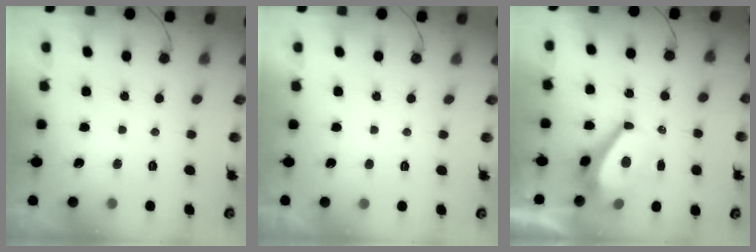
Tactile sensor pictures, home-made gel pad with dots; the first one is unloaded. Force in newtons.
{"total": 2.2, "press": 2.2, "slide": 0.3}
{"total": 9.2, "press": 9.2, "slide": 1.0}